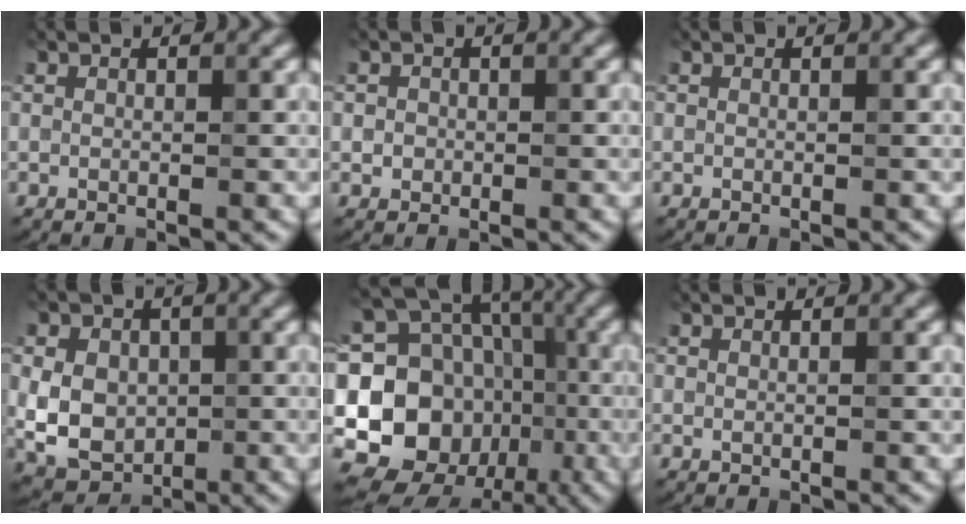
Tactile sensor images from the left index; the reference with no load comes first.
{"total": 1.0, "force": [0.0, 1.0, 0.3], "torque": [0.002, -0.004, -0.001]}
{"total": 0.0}
{"total": 6.6, "force": [0.1, 5.3, 4.0], "torque": [-0.067, -0.001, -0.008]}
{"total": 18.5, "force": [-2.9, 16.2, 8.3], "torque": [-0.191, 0.013, -0.066]}
{"total": 0.0}